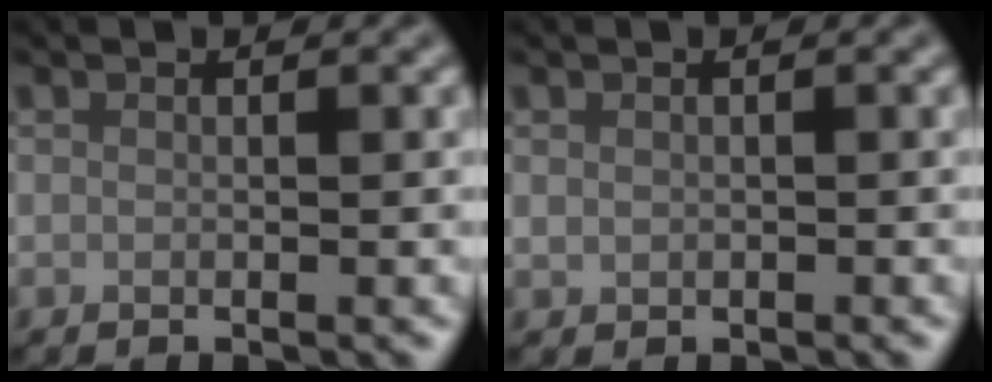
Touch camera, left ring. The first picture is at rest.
{"total": 0.6, "force": [0.1, 0.5, 0.2], "torque": [-0.001, -0.002, 0.003]}